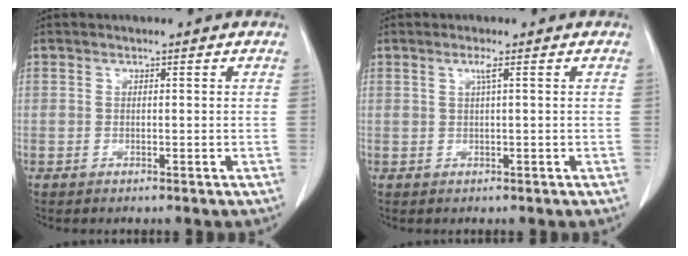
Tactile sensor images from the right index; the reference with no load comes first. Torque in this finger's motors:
{"motor_torque": [0.24, 0.03, 0.10, 0.01]}